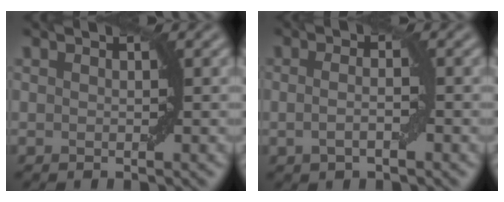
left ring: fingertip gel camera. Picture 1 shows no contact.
{"total": 2.0, "force": [-0.4, 0.6, 1.9], "torque": [-0.039, -0.003, -0.009]}